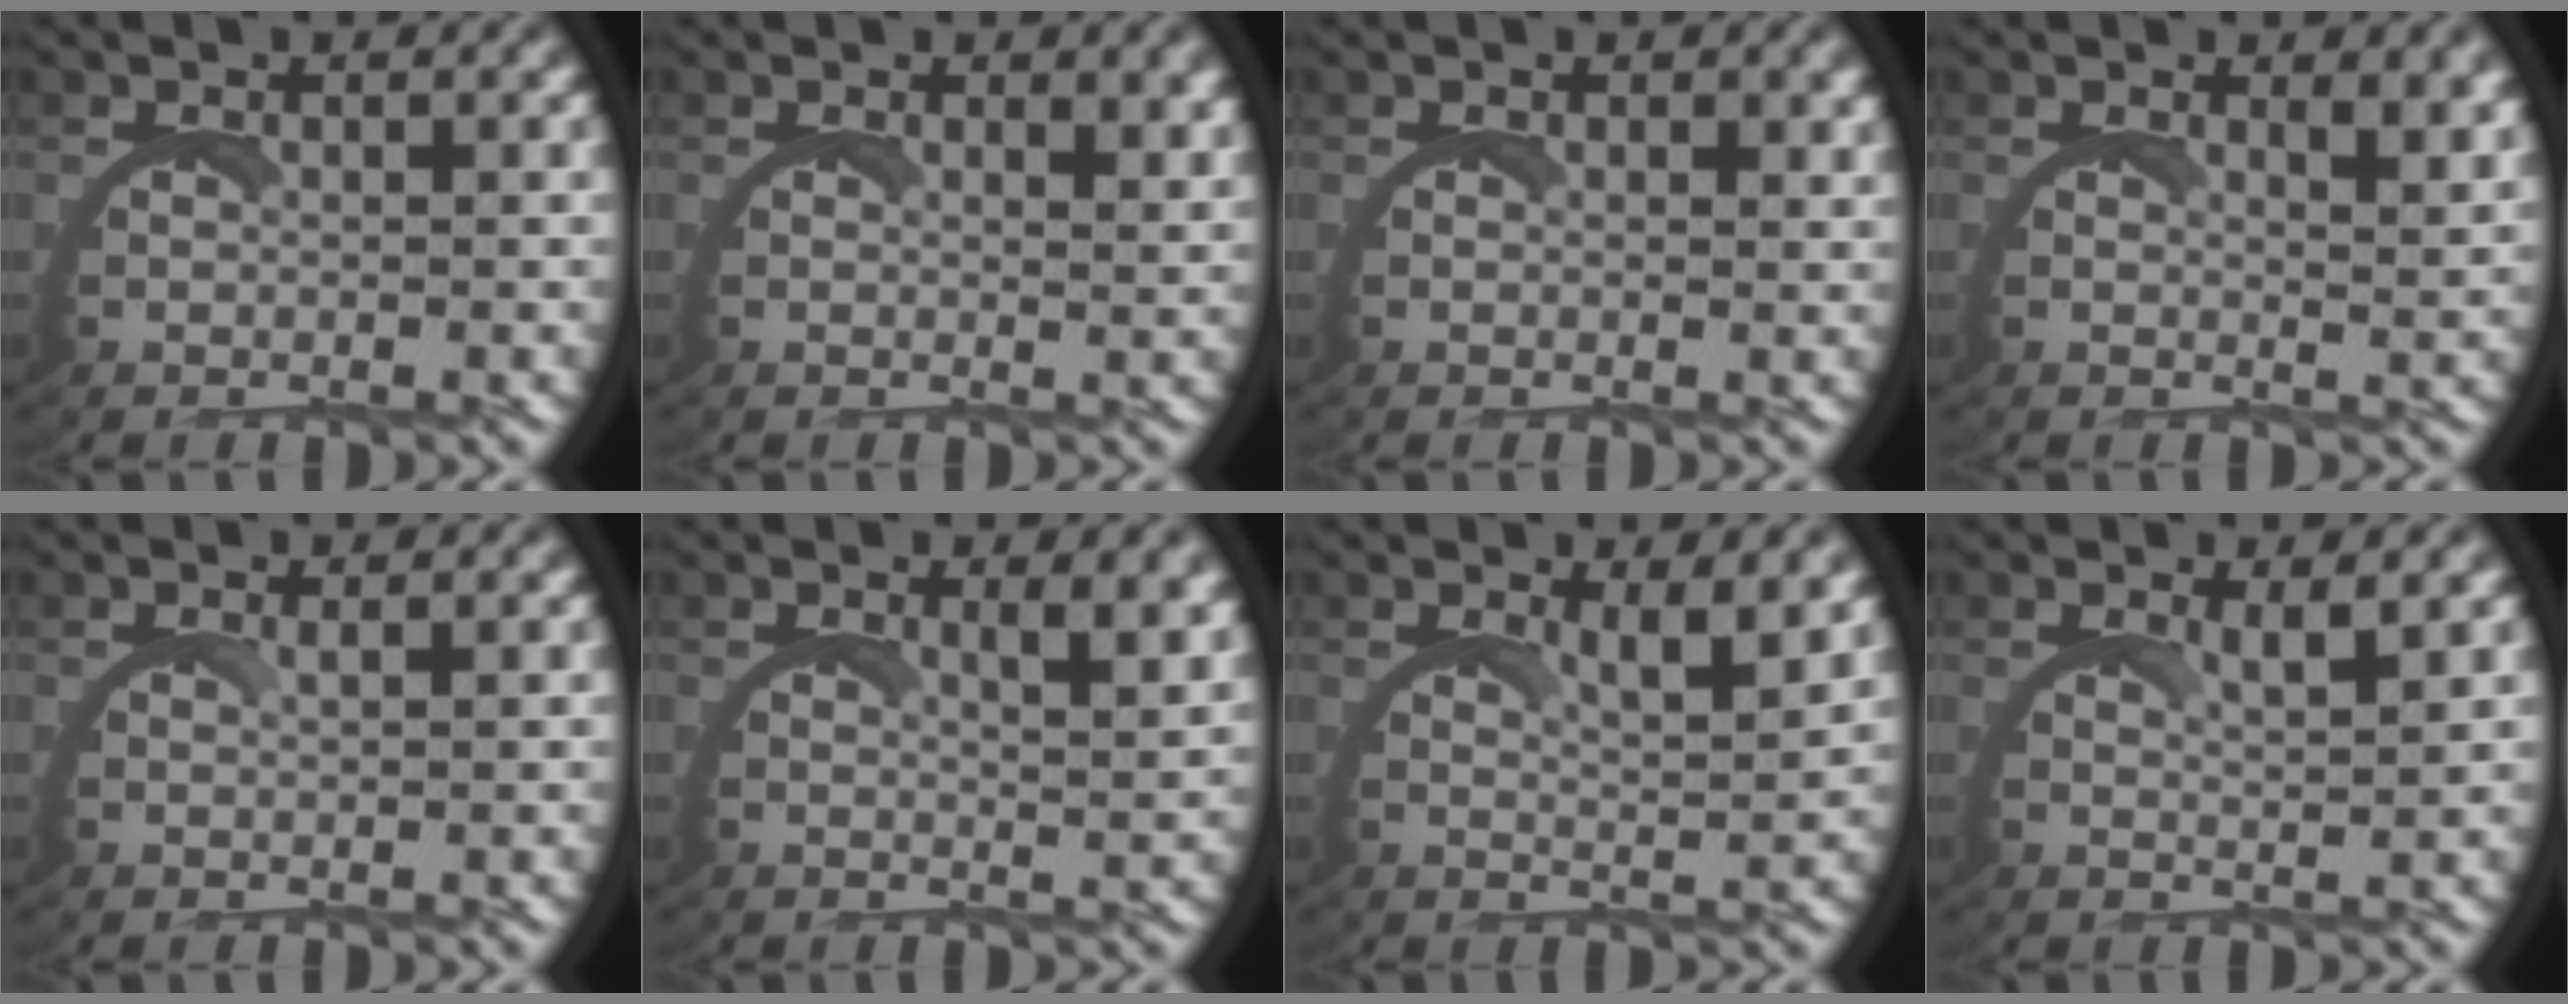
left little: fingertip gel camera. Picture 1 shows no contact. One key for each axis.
{"total": 1.6, "fx": 1.5, "fy": -0.1, "fz": 0.6, "tx": -0.016, "ty": -0.006, "tz": 0.020}
{"total": 0.7, "fx": 0.6, "fy": 0.1, "fz": 0.4, "tx": -0.009, "ty": -0.002, "tz": 0.007}
{"total": 2.4, "fx": 2.1, "fy": -0.1, "fz": 1.1, "tx": -0.023, "ty": -0.011, "tz": 0.032}
{"total": 0.8, "fx": 0.5, "fy": -0.3, "fz": 0.5, "tx": -0.012, "ty": 0.002, "tz": 0.008}
{"total": 2.7, "fx": 2.1, "fy": -0.4, "fz": 1.7, "tx": -0.031, "ty": -0.010, "tz": 0.033}
{"total": 3.1, "fx": 2.4, "fy": -0.4, "fz": 1.9, "tx": -0.033, "ty": -0.009, "tz": 0.039}
{"total": 2.2, "fx": 1.8, "fy": -0.7, "fz": 1.0, "tx": -0.022, "ty": -0.006, "tz": 0.031}